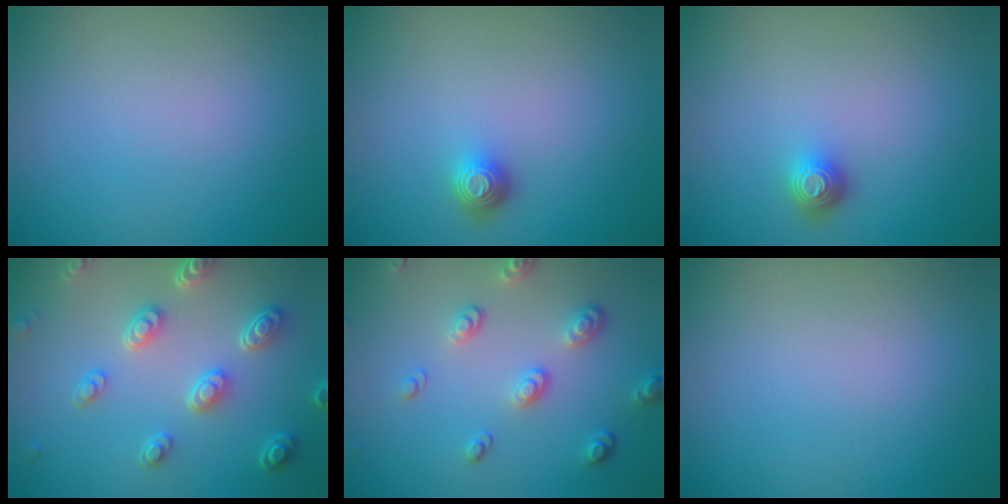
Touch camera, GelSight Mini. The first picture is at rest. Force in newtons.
{"total": 1.6, "press": 1.1, "slide": 1.0}
{"total": 1.6, "press": 1.1, "slide": 1.0}
{"total": 4.7, "press": 3.7, "slide": 2.9}
{"total": 3.3, "press": 2.6, "slide": 2.0}
{"total": 0.0}